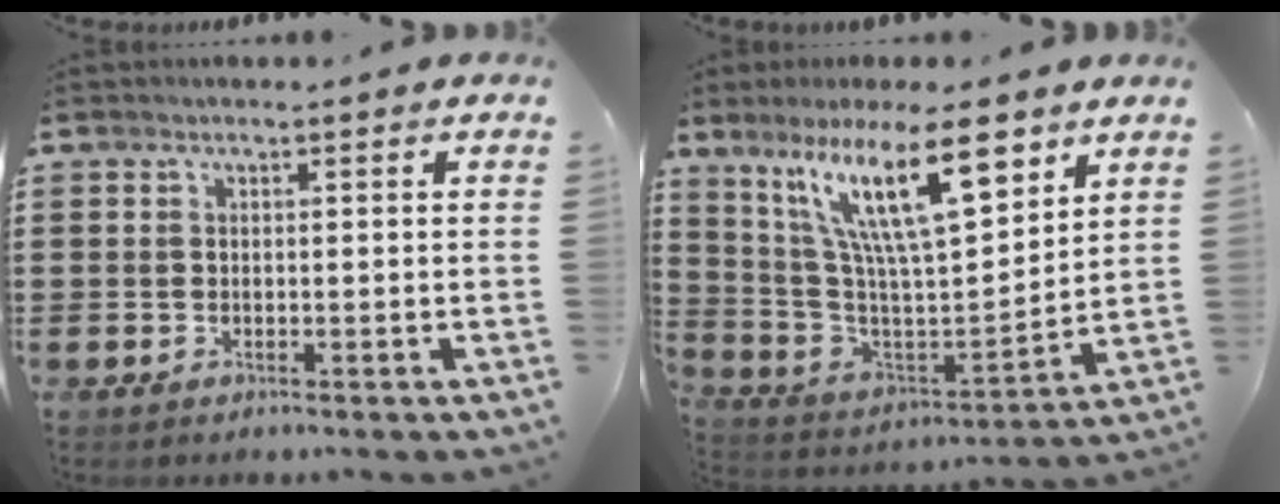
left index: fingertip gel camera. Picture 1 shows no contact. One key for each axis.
{"total": 17.0, "fx": 9.5, "fy": 4.3, "fz": 13.5, "tx": -0.275, "ty": -0.035, "tz": 0.155}